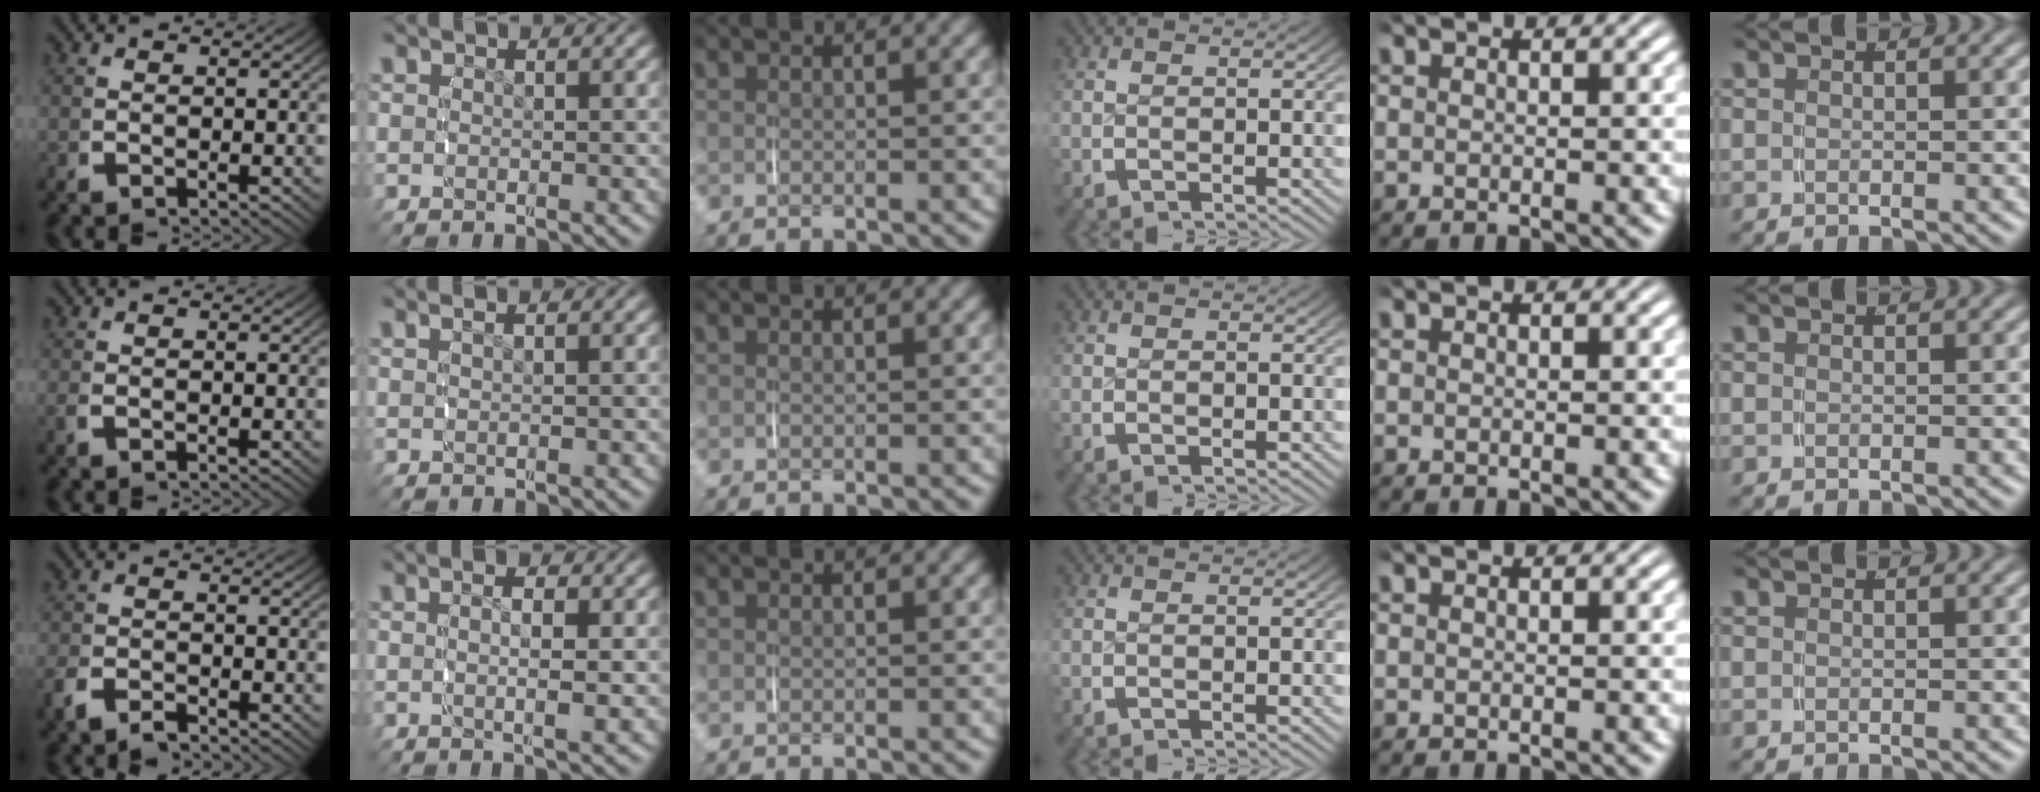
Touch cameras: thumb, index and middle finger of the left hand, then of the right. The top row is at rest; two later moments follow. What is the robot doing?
{"motion": "lift_and_place", "object": "pen bag"}